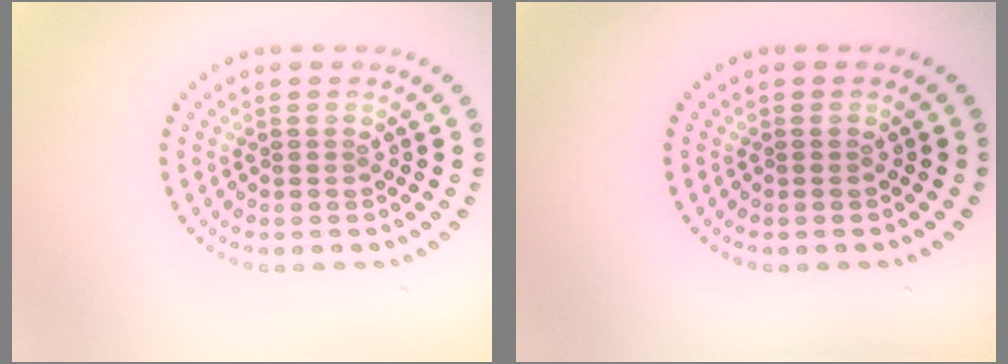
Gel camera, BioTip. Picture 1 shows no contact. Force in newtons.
{"total": 0.0}